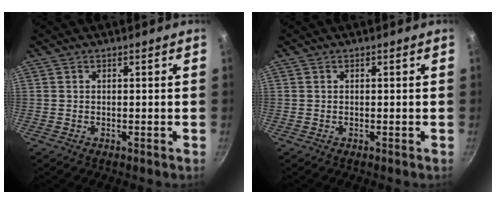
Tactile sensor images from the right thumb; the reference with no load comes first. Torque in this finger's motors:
{"motor_torque": [-0.01, 0.01, 0.02, 0.00, 0.00]}